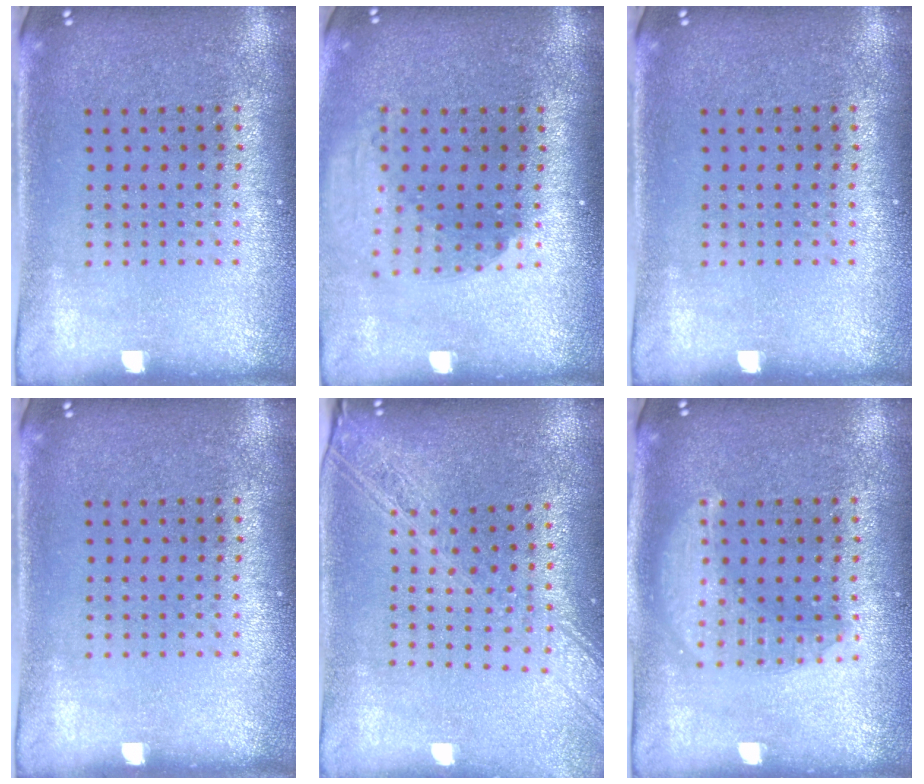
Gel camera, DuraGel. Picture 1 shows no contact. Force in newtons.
{"total": 2.0, "press": 1.5, "slide": 1.3}
{"total": 0.0}
{"total": 0.0}
{"total": 2.2, "press": 1.9, "slide": 1.2}
{"total": 2.8, "press": 2.8, "slide": 0.3}